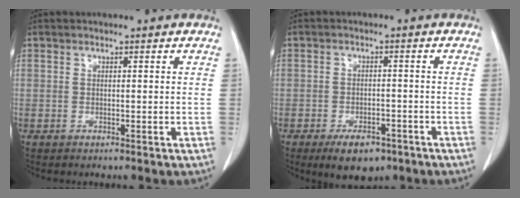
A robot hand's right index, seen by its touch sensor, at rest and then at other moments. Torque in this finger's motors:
{"motor_torque": [0.26, -0.11, 0.00, -0.04]}